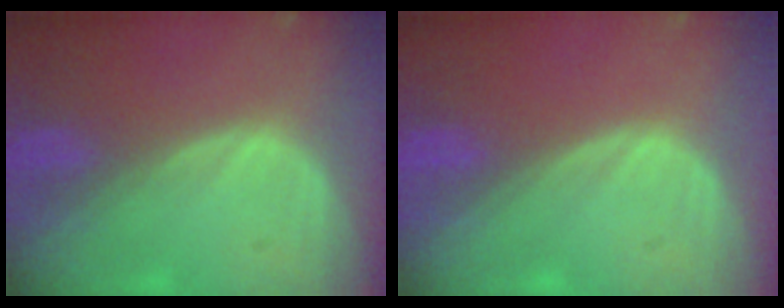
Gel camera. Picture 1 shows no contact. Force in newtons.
{"total": 0.0}